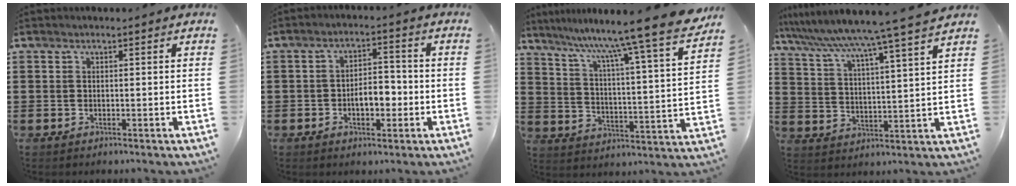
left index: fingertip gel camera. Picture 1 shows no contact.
{"total": 5.0, "force": [-1.5, 2.6, 4.0], "torque": [-0.056, 0.003, -0.032]}
{"total": 10.2, "force": [8.8, -1.9, 4.8], "torque": [-0.109, -0.076, 0.134]}
{"total": 6.4, "force": [5.6, -1.6, 2.6], "torque": [-0.075, -0.047, 0.086]}